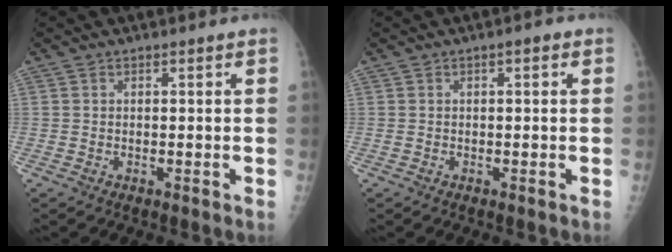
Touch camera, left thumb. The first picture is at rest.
{"total": 1.3, "force": [0.5, 0.4, 1.2], "torque": [-0.013, 0.004, 0.003]}